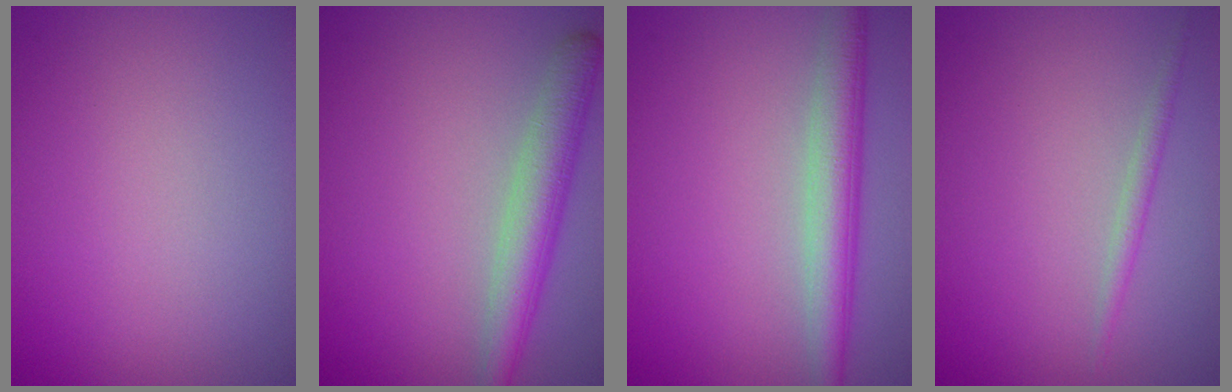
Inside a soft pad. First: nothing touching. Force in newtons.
{"total": 4.3, "press": 4.3, "slide": 0.2}
{"total": 4.5, "press": 4.5, "slide": 0.2}
{"total": 1.2, "press": 1.2, "slide": 0.0}